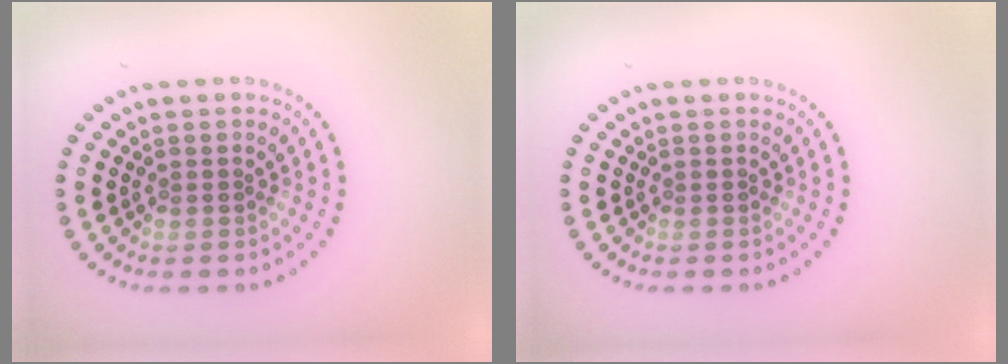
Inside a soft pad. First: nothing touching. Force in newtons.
{"total": 0.0}